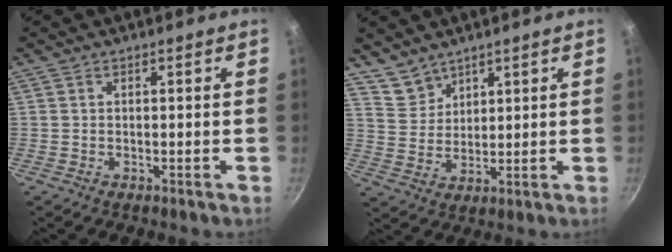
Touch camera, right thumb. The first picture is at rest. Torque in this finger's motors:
{"motor_torque": [-0.68, 0.44, -0.06, 0.10, -0.06]}